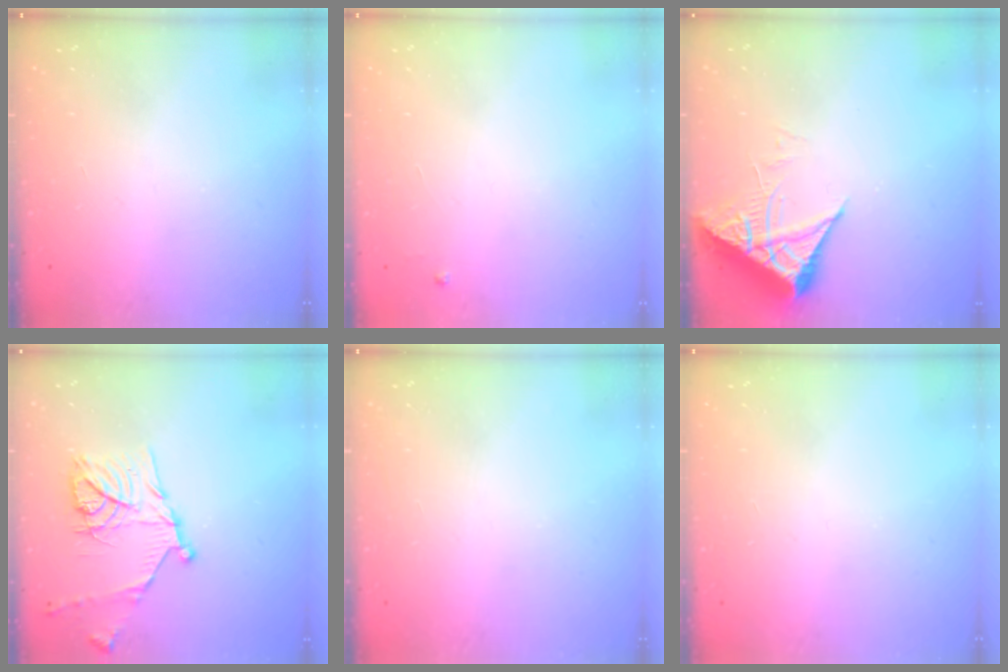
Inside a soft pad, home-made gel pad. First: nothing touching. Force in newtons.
{"total": 2.4, "press": 2.4, "slide": 0.4}
{"total": 6.6, "press": 6.6, "slide": 0.8}
{"total": 16.1, "press": 16.1, "slide": 1.3}
{"total": 0.0}
{"total": 0.0}